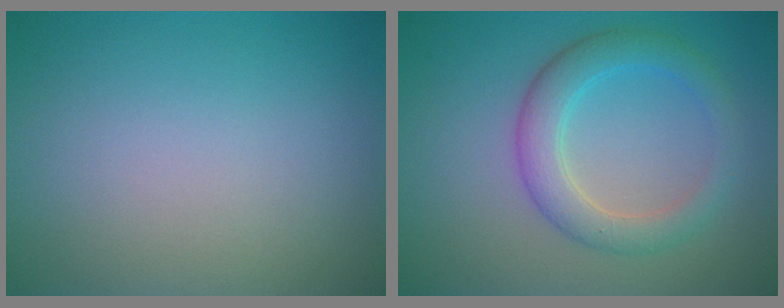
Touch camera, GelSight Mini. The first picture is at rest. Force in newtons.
{"total": 4.0, "press": 4.0, "slide": 0.2}